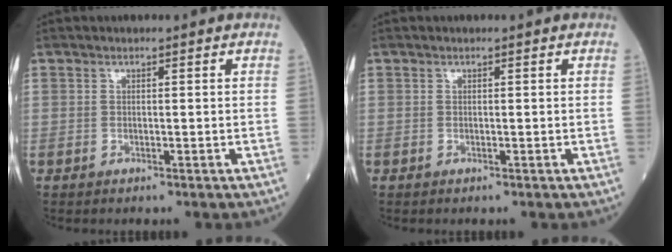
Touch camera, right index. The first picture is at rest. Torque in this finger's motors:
{"motor_torque": [-0.02, -0.07, 0.04, 0.01]}